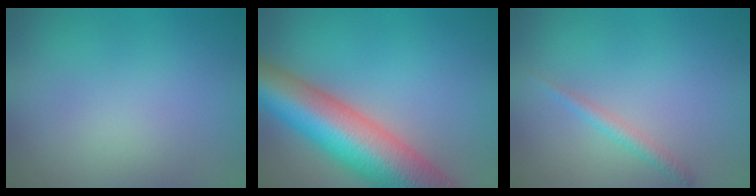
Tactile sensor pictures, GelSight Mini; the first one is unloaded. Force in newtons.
{"total": 12.0, "press": 12.0, "slide": 0.8}
{"total": 1.2, "press": 1.2, "slide": 0.0}